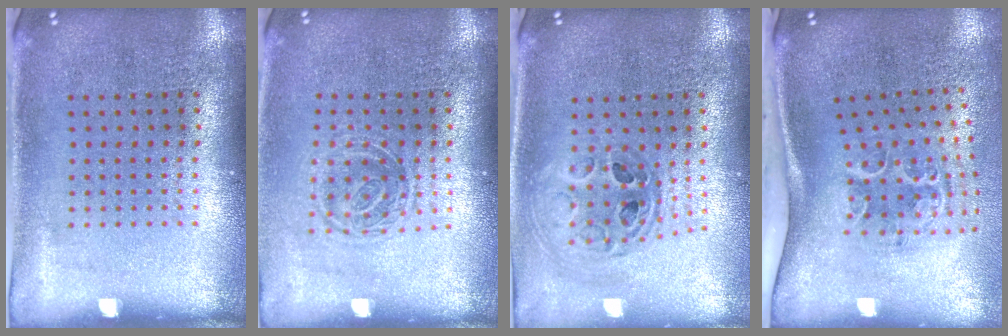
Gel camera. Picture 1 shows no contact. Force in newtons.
{"total": 1.3, "press": 1.1, "slide": 0.7}
{"total": 1.0, "press": 0.9, "slide": 0.3}
{"total": 1.7, "press": 1.3, "slide": 1.1}